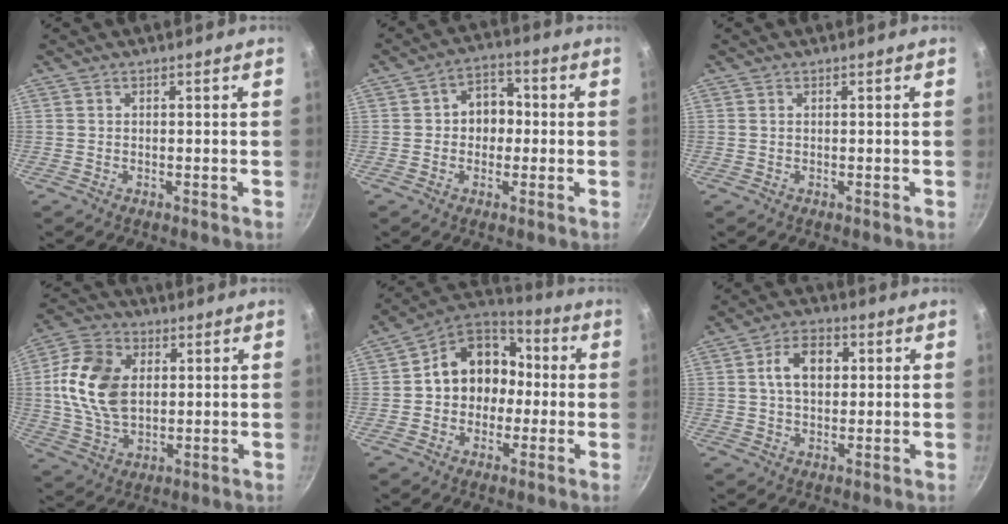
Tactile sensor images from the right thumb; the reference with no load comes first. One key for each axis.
{"total": 6.9, "fx": -0.2, "fy": 5.6, "fz": 4.0, "tx": -0.009, "ty": 0.019, "tz": -0.012}
{"total": 0.0}
{"total": 15.2, "fx": 2.1, "fy": 10.3, "fz": 10.9, "tx": -0.192, "ty": -0.001, "tz": 0.034}
{"total": 14.3, "fx": -0.3, "fy": 12.1, "fz": 7.5, "tx": -0.072, "ty": 0.047, "tz": -0.018}
{"total": 8.3, "fx": 1.6, "fy": 5.5, "fz": 5.9, "tx": -0.080, "ty": 0.010, "tz": 0.022}